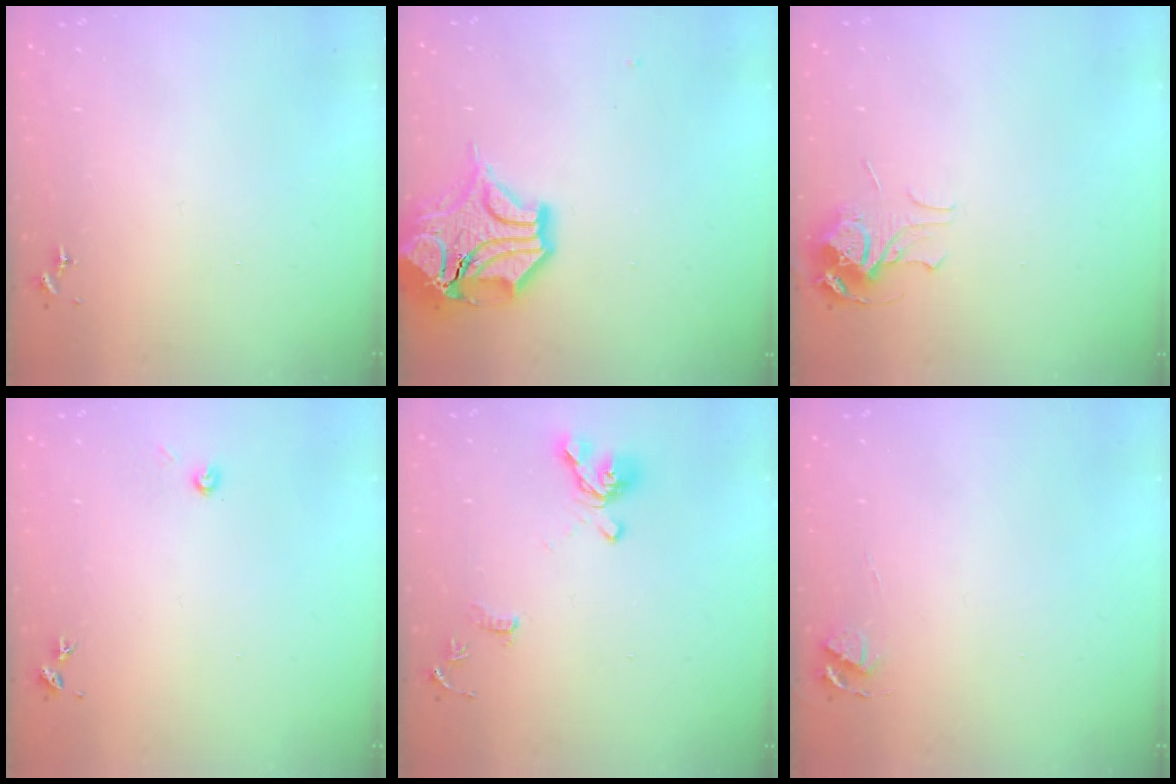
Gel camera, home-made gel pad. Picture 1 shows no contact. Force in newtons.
{"total": 16.7, "press": 16.5, "slide": 2.5}
{"total": 7.1, "press": 7.1, "slide": 0.2}
{"total": 3.9, "press": 3.9, "slide": 0.5}
{"total": 12.7, "press": 12.6, "slide": 1.5}
{"total": 3.9, "press": 3.8, "slide": 0.5}